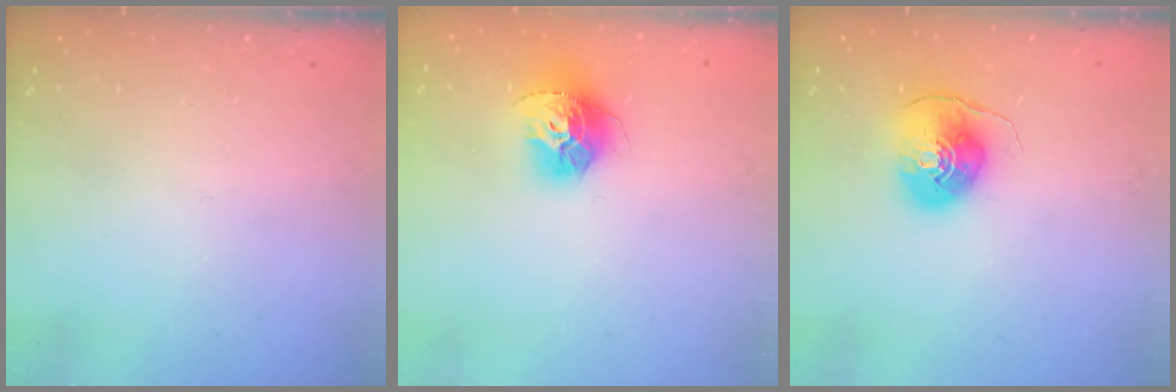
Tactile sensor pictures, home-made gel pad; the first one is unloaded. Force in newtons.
{"total": 13.6, "press": 13.5, "slide": 1.4}
{"total": 9.8, "press": 9.7, "slide": 1.4}